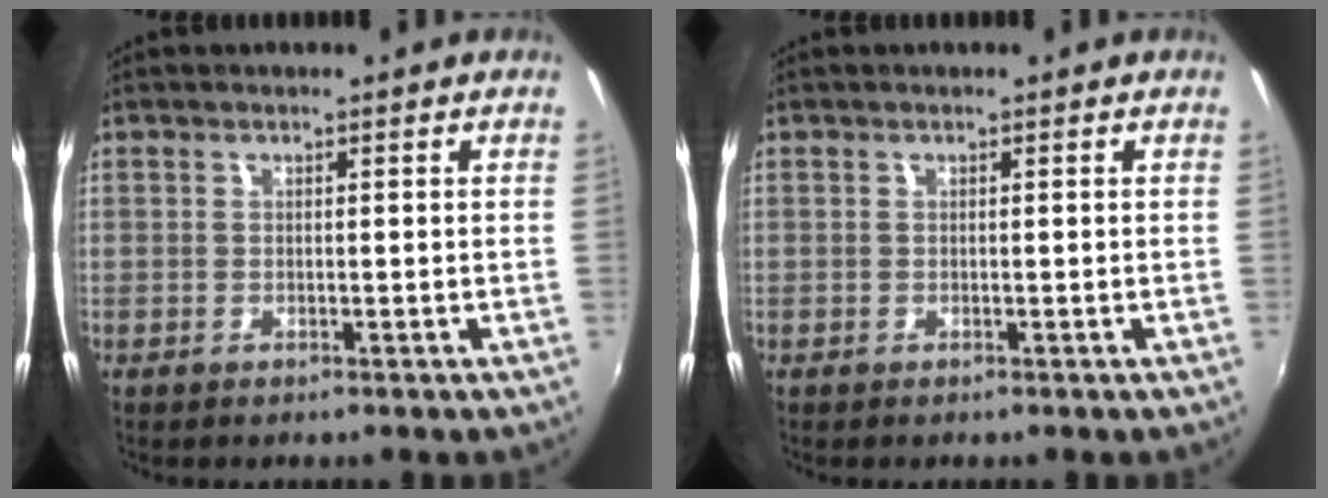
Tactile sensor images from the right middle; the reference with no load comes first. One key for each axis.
{"total": 0.0}